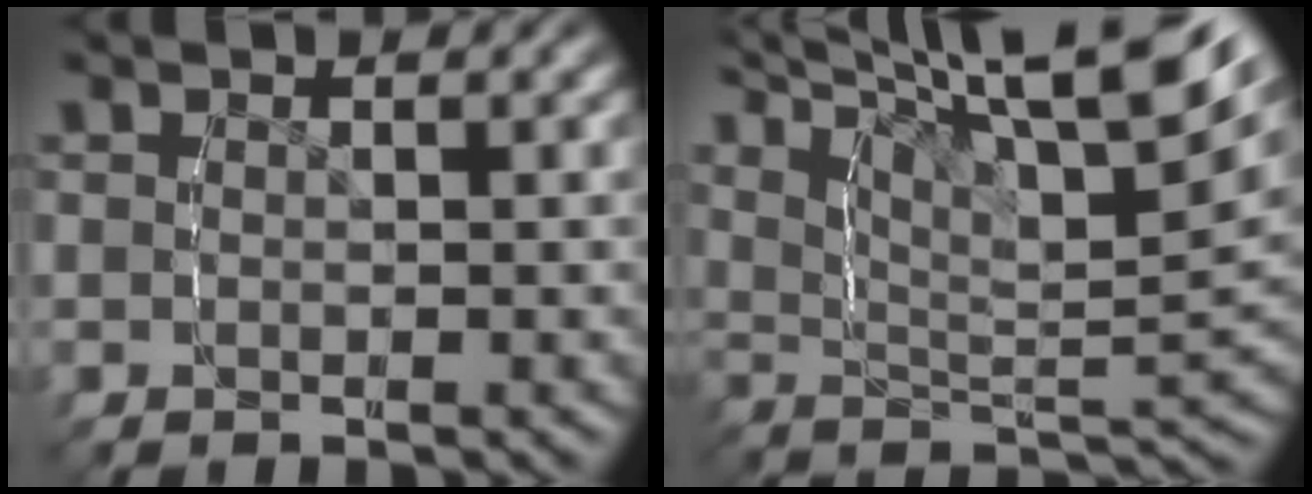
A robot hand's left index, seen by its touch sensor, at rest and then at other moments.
{"total": 15.0, "force": [9.7, 5.2, 10.2], "torque": [-0.131, 0.047, 0.126]}